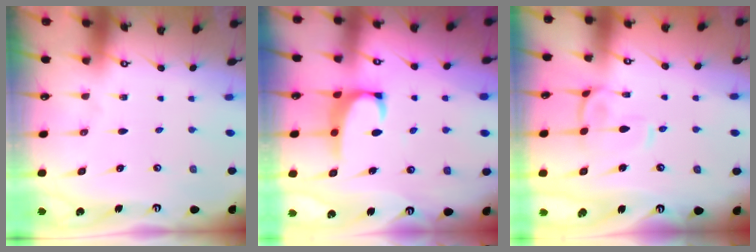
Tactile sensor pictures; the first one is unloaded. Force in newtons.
{"total": 2.5, "press": 2.4, "slide": 0.8}
{"total": 1.7, "press": 1.5, "slide": 0.6}